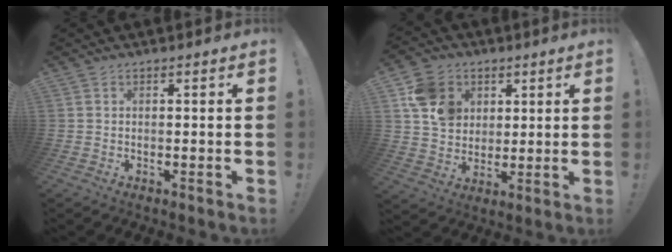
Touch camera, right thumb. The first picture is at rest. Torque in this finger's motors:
{"motor_torque": [0.17, 0.19, 0.04, -0.11, 0.14]}